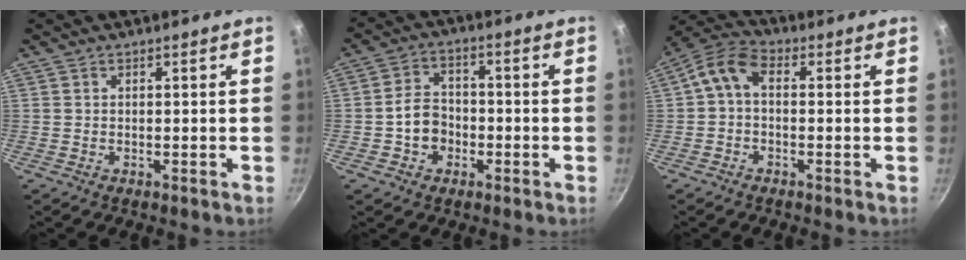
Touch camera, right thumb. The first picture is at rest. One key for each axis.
{"total": 6.7, "fx": -1.9, "fy": 5.3, "fz": 3.5, "tx": -0.035, "ty": 0.023, "tz": -0.040}
{"total": 6.2, "fx": 0.0, "fy": 4.1, "fz": 4.7, "tx": -0.100, "ty": 0.026, "tz": -0.017}